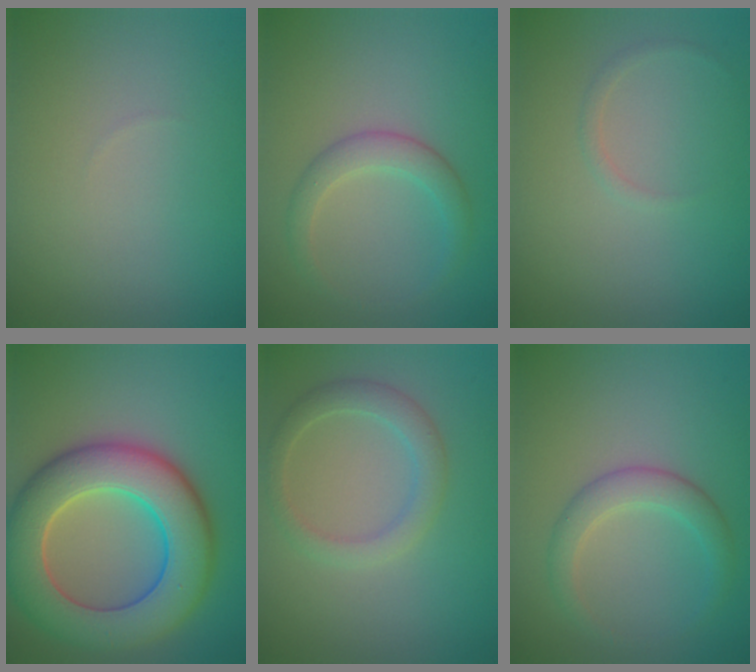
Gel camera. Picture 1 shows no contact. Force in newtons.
{"total": 2.6, "press": 2.6, "slide": 0.1}
{"total": 0.7, "press": 0.7, "slide": 0.1}
{"total": 11.0, "press": 11.0, "slide": 0.9}
{"total": 2.7, "press": 2.7, "slide": 0.0}
{"total": 2.7, "press": 2.7, "slide": 0.1}